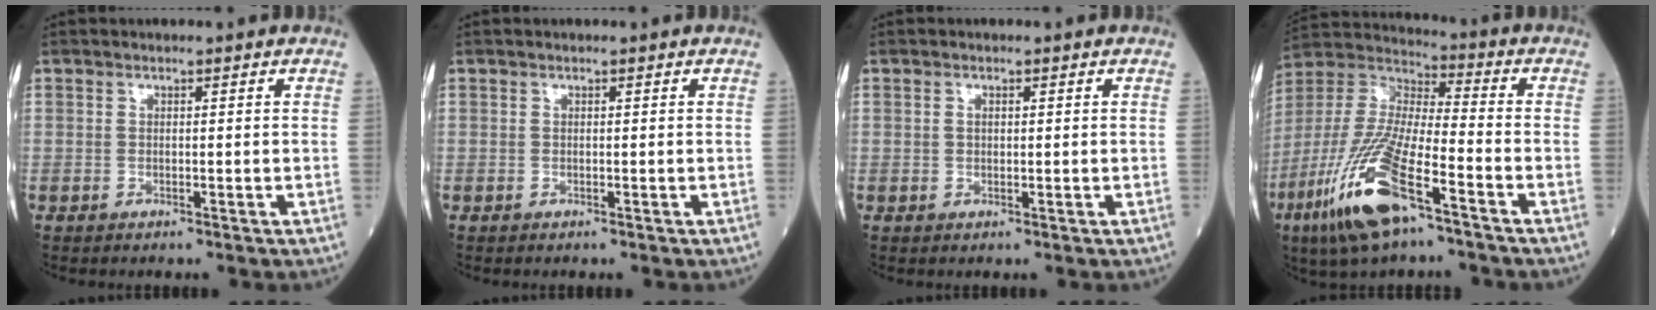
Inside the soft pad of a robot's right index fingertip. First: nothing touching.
{"total": 0.0}
{"total": 0.7, "force": [0.2, 0.4, 0.6], "torque": [-0.015, -0.001, 0.004]}
{"total": 18.3, "force": [-9.5, 3.9, 15.1], "torque": [-0.350, -0.040, -0.181]}